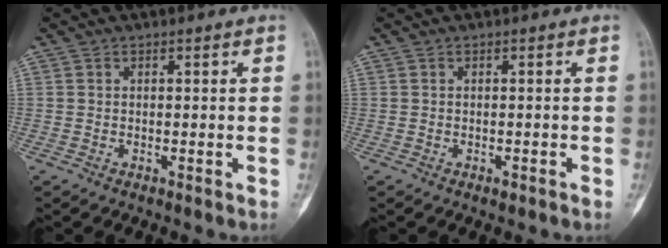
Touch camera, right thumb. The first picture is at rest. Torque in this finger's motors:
{"motor_torque": [0.40, 0.17, 0.08, 0.07, 0.11]}